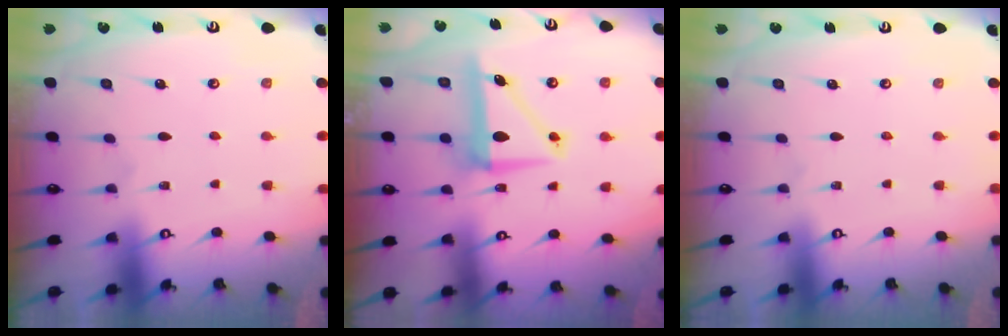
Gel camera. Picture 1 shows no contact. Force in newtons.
{"total": 7.7, "press": 7.5, "slide": 1.7}
{"total": 0.0}